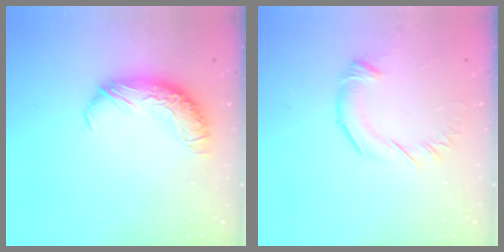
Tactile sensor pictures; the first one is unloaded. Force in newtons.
{"total": 2.1, "press": 2.1, "slide": 0.3}